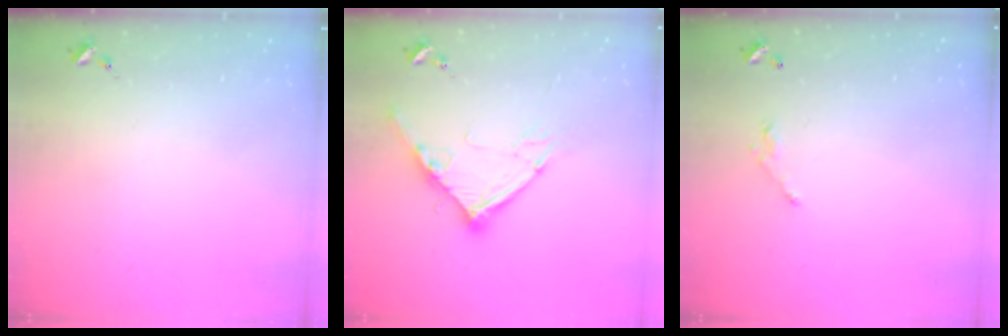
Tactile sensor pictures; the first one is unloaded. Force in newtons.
{"total": 12.9, "press": 12.8, "slide": 1.3}
{"total": 6.0, "press": 6.0, "slide": 0.4}